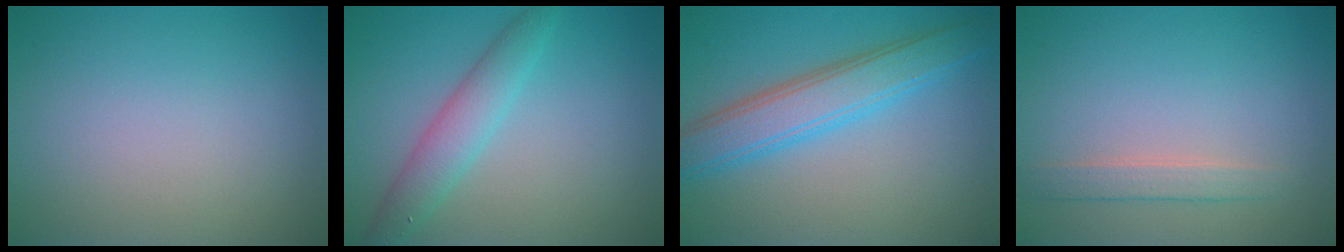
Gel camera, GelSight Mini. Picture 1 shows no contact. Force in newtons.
{"total": 3.4, "press": 3.4, "slide": 0.1}
{"total": 5.2, "press": 5.2, "slide": 0.3}
{"total": 1.7, "press": 1.7, "slide": 0.0}